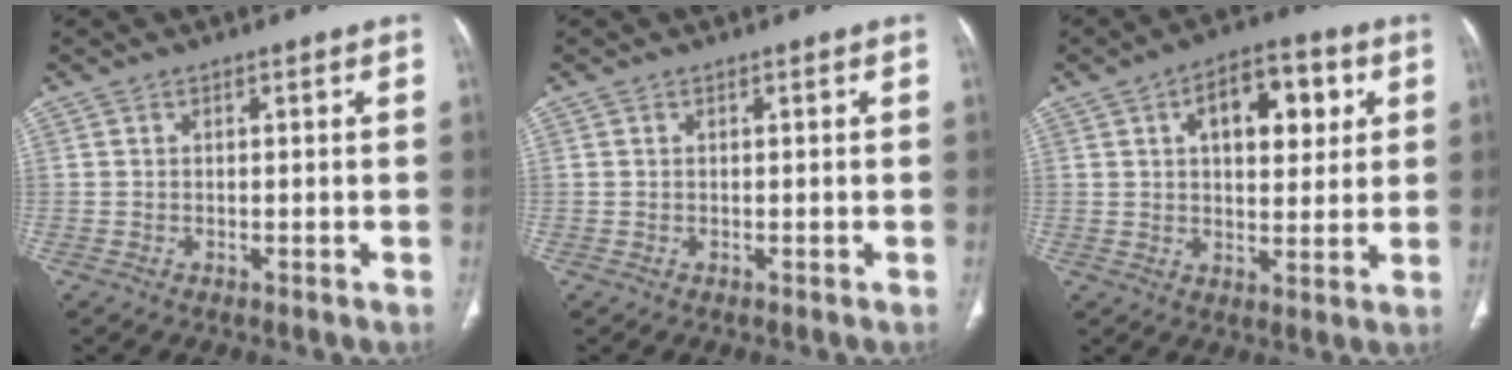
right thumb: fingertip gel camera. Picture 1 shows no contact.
{"total": 0.0}
{"total": 12.6, "force": [4.1, 6.8, 9.8], "torque": [-0.098, 0.005, 0.060]}